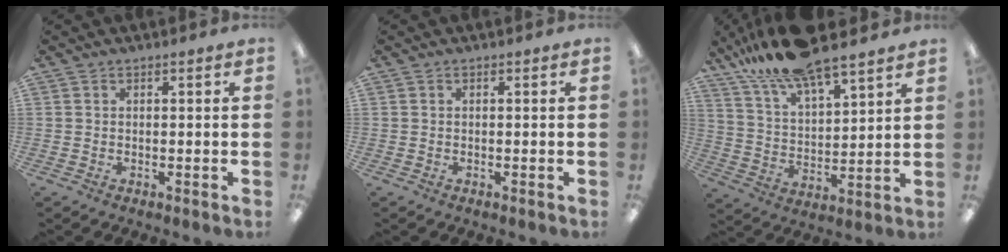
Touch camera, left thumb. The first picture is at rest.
{"total": 0.0}
{"total": 15.6, "force": [13.4, 3.5, 7.3], "torque": [-0.153, -0.078, 0.237]}